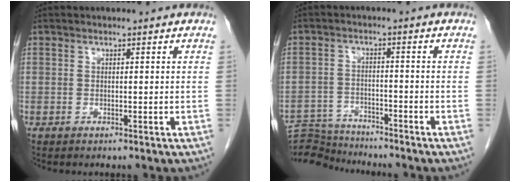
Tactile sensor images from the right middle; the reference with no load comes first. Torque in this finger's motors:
{"motor_torque": [-0.24, 0.04, -0.23, -0.08]}